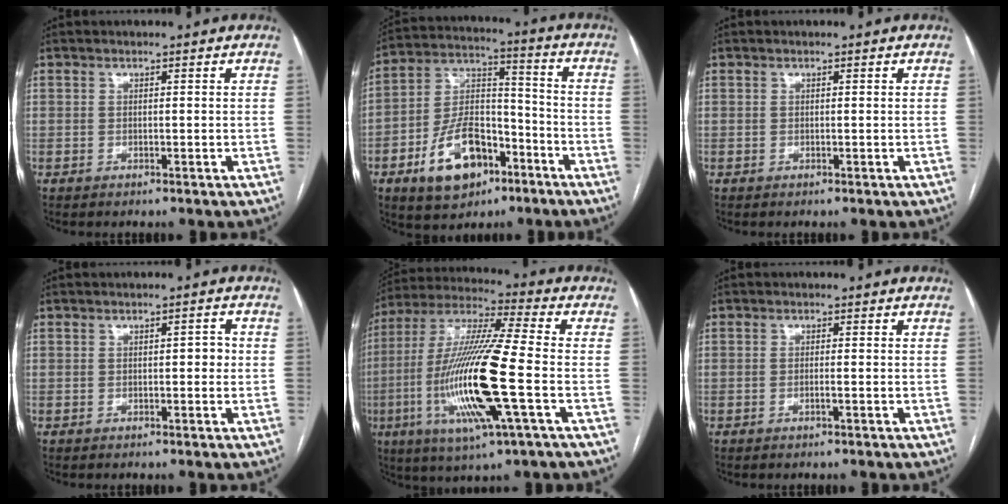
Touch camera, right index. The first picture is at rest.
{"total": 13.9, "force": [-7.0, 7.8, 9.2], "torque": [-0.177, 0.020, -0.115]}
{"total": 0.0}
{"total": 1.8, "force": [0.0, 0.8, 1.6], "torque": [-0.016, 0.007, -0.001]}
{"total": 19.5, "force": [-4.6, 1.1, 18.9], "torque": [-0.393, -0.016, -0.088]}
{"total": 0.8, "force": [-0.3, -0.1, 0.7], "torque": [-0.014, 0.000, -0.006]}